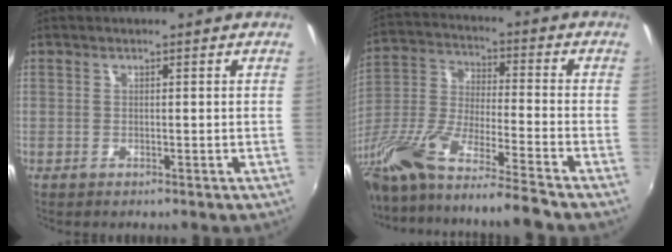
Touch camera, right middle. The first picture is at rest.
{"total": 20.7, "force": [-16.1, 0.5, 13.0], "torque": [-0.232, -0.056, -0.295]}